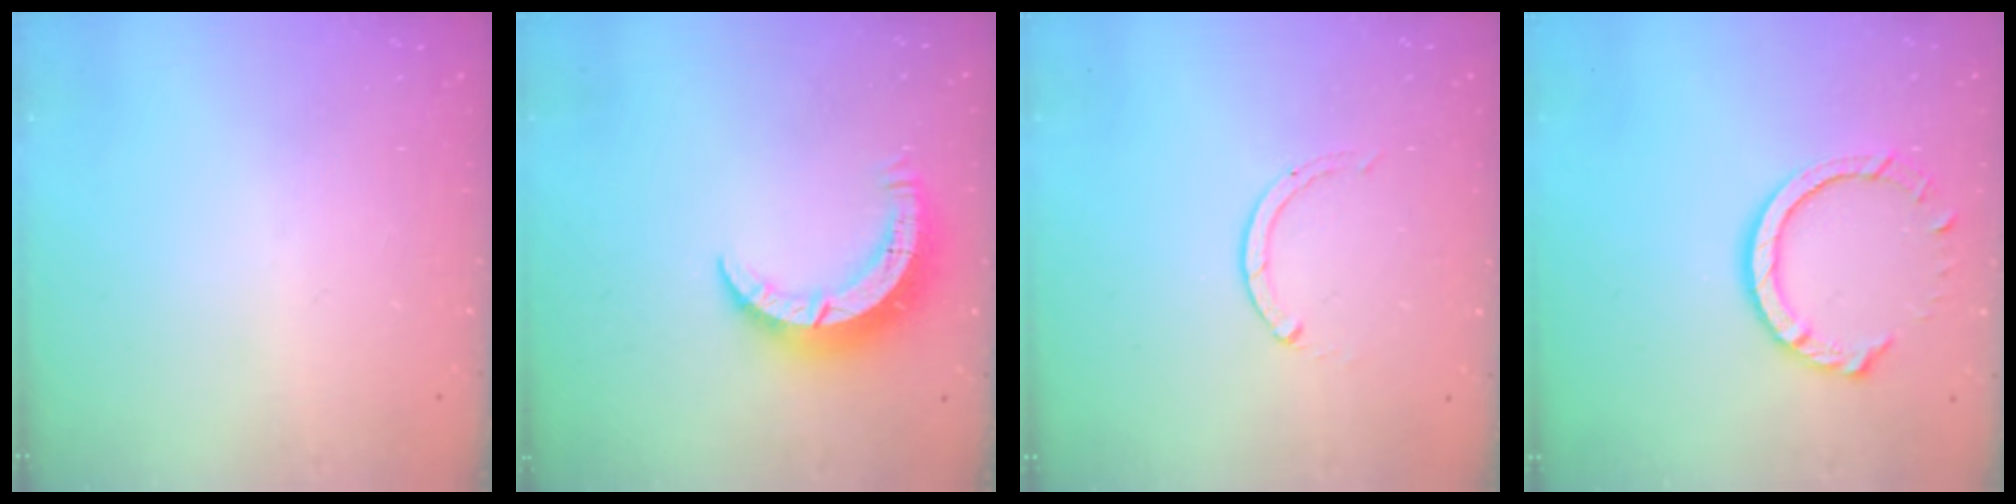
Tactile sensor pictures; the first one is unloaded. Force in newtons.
{"total": 7.1, "press": 7.1, "slide": 0.4}
{"total": 0.0}
{"total": 9.5, "press": 9.5, "slide": 1.1}